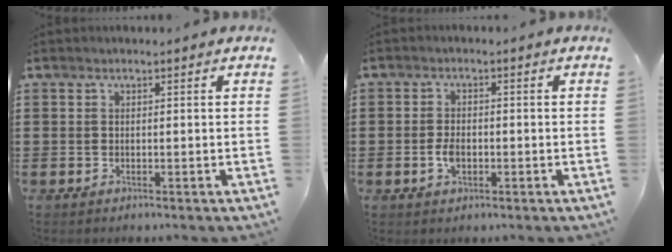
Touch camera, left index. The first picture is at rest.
{"total": 2.8, "force": [-0.6, 1.5, 2.3], "torque": [-0.059, -0.003, -0.016]}